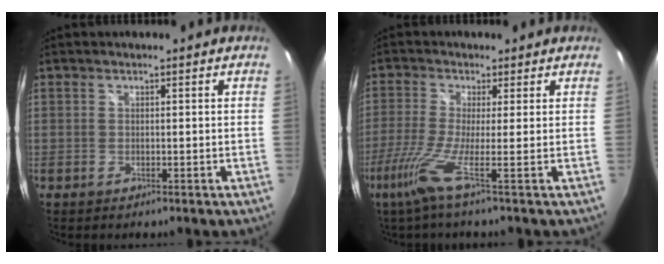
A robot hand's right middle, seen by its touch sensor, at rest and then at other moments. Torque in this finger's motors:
{"motor_torque": [1.42, -0.72, 0.64, 0.21]}